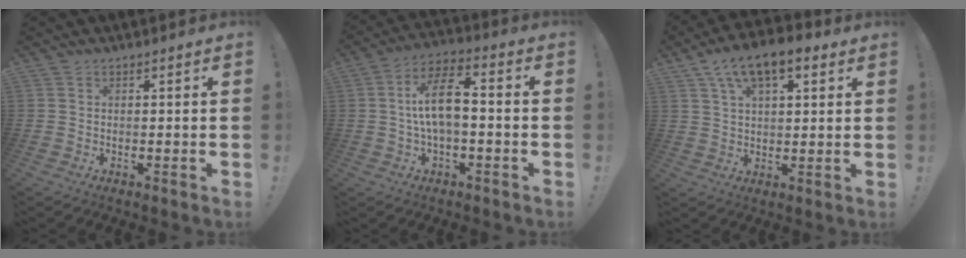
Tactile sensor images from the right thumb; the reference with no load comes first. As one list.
[{"total": 11.7, "force": [-0.2, 4.9, 10.6], "torque": [-0.189, 0.016, -0.002]}, {"total": 11.5, "force": [6.2, 5.2, 8.2], "torque": [-0.140, -0.014, 0.112]}]